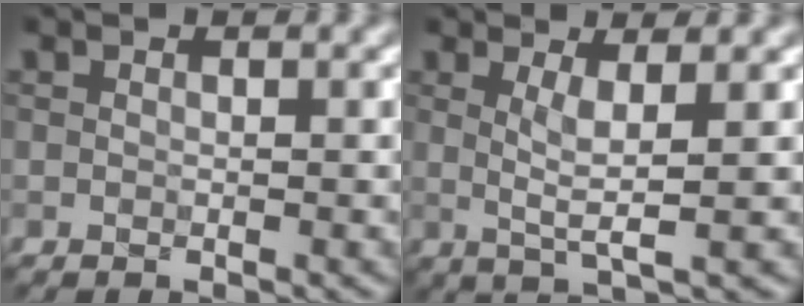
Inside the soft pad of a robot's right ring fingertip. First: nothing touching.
{"total": 2.7, "force": [0.8, 0.4, 2.6], "torque": [-0.052, -0.005, 0.015]}